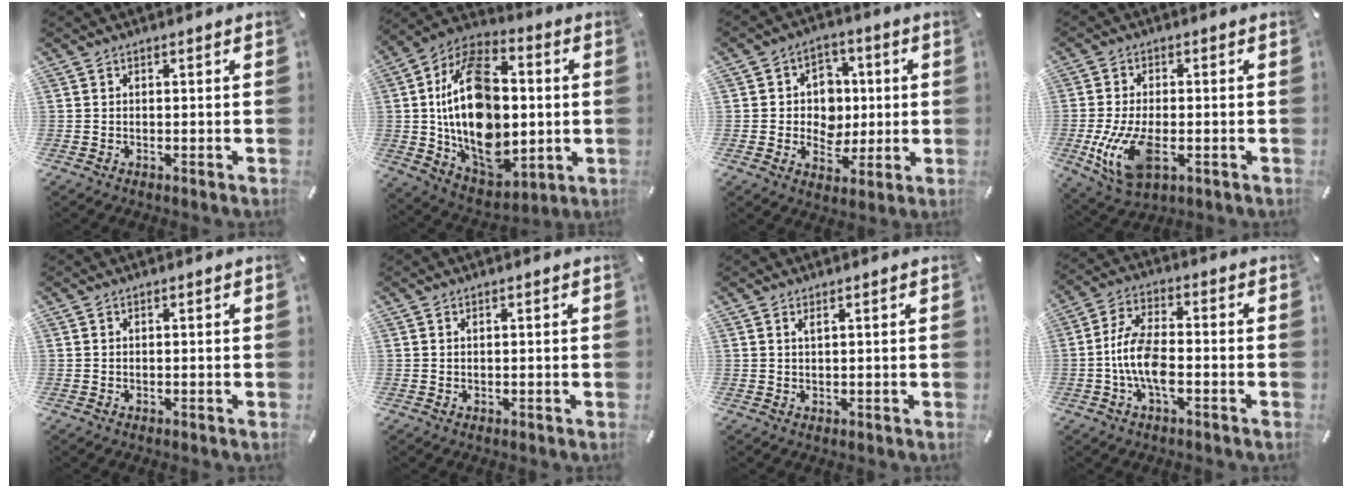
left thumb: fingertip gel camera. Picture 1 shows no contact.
{"total": 25.5, "force": [0.9, 17.2, 18.8], "torque": [-0.345, -0.008, 0.024]}
{"total": 8.9, "force": [0.2, 8.4, 3.0], "torque": [-0.039, 0.006, 0.008]}
{"total": 12.5, "force": [-2.8, 6.9, 10.0], "torque": [-0.213, -0.012, -0.047]}
{"total": 0.0}
{"total": 0.5, "force": [0.2, 0.3, 0.4], "torque": [-0.007, 0.001, 0.004]}
{"total": 1.2, "force": [0.7, 0.3, 1.0], "torque": [-0.020, 0.000, 0.012]}
{"total": 10.0, "force": [-2.5, 4.7, 8.5], "torque": [-0.170, 0.009, -0.043]}